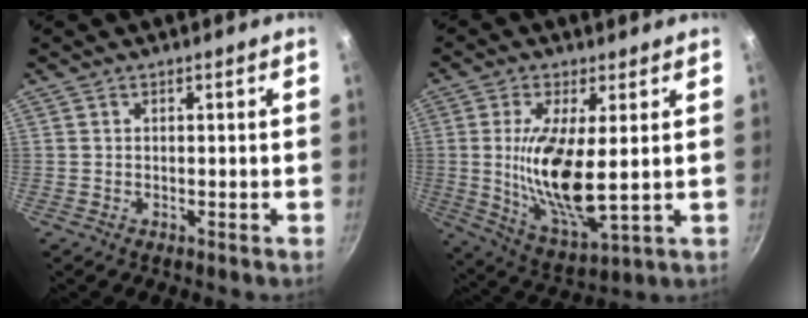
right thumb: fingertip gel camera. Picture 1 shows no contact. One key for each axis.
{"total": 14.6, "fx": 1.1, "fy": 4.9, "fz": 13.8, "tx": -0.267, "ty": -0.024, "tz": 0.027}